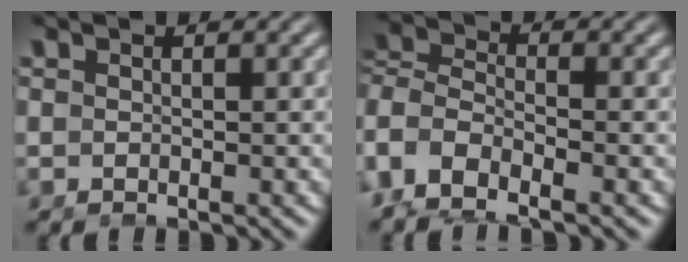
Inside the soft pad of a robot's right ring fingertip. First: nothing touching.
{"total": 8.7, "force": [-2.6, 7.5, 3.5], "torque": [-0.120, -0.042, -0.043]}